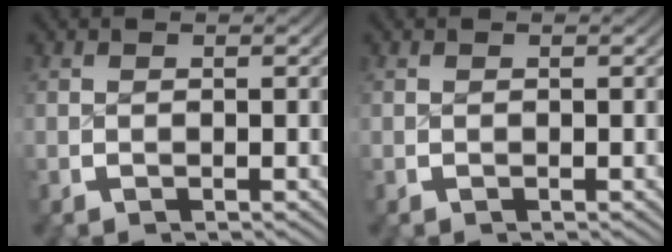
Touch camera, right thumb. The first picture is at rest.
{"total": 0.0}